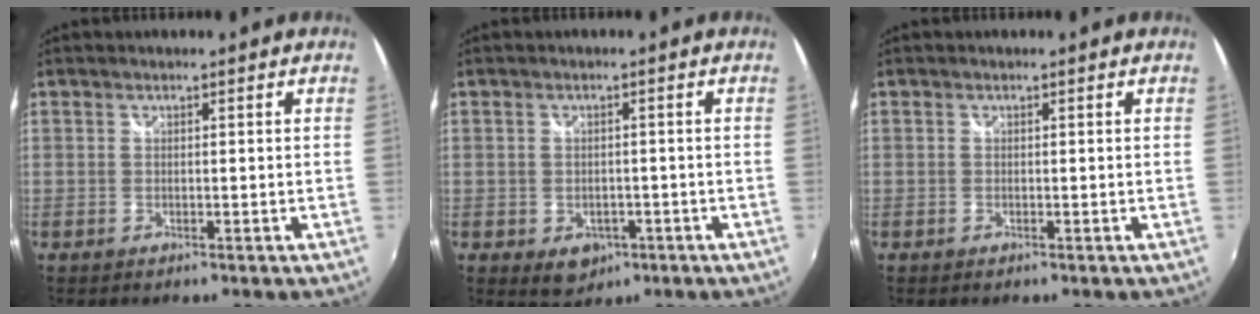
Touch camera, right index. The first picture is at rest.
{"total": 5.4, "force": [-2.3, 4.1, 2.6], "torque": [-0.054, -0.012, -0.024]}
{"total": 0.0}